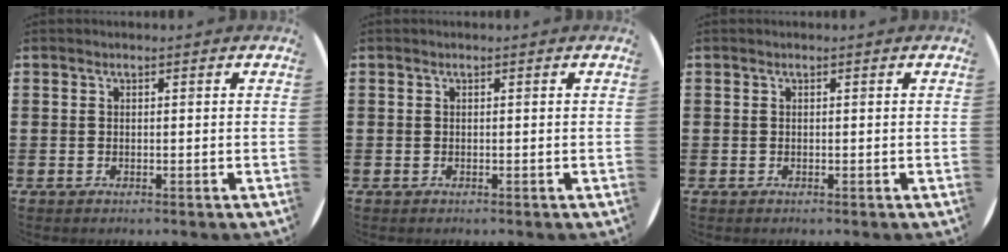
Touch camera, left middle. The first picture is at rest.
{"total": 0.0}
{"total": 0.0}